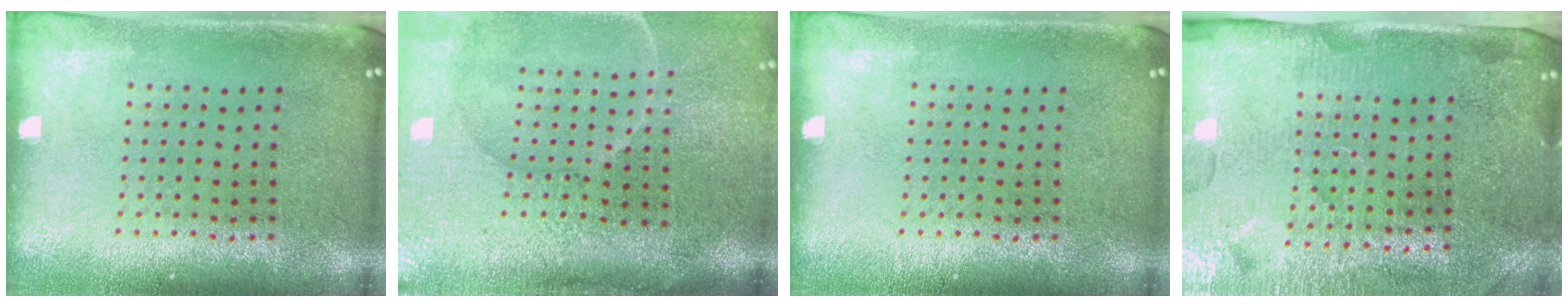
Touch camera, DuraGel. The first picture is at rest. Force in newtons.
{"total": 4.5, "press": 3.8, "slide": 2.5}
{"total": 0.0}
{"total": 4.3, "press": 3.9, "slide": 1.9}